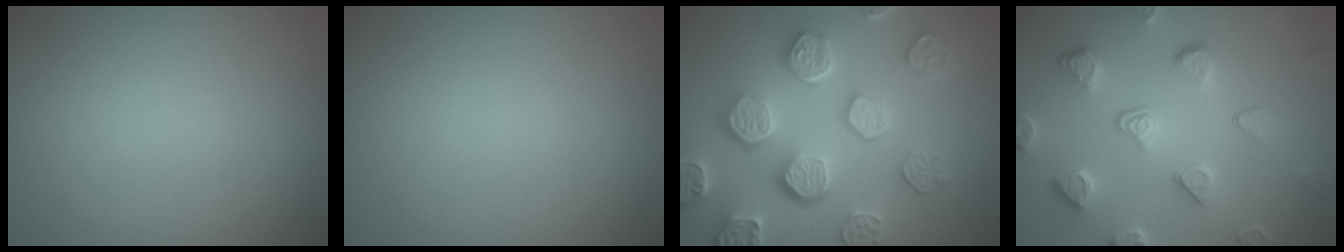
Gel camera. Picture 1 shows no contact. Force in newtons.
{"total": 0.0}
{"total": 7.7, "press": 6.0, "slide": 4.9}
{"total": 5.4, "press": 4.2, "slide": 3.4}